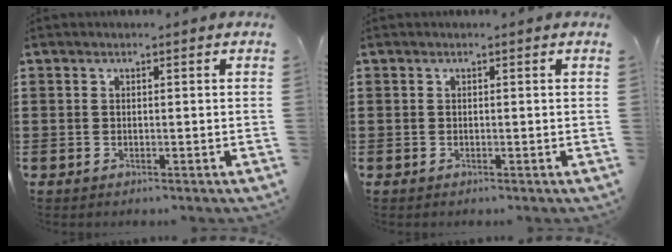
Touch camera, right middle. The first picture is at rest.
{"total": 0.0}